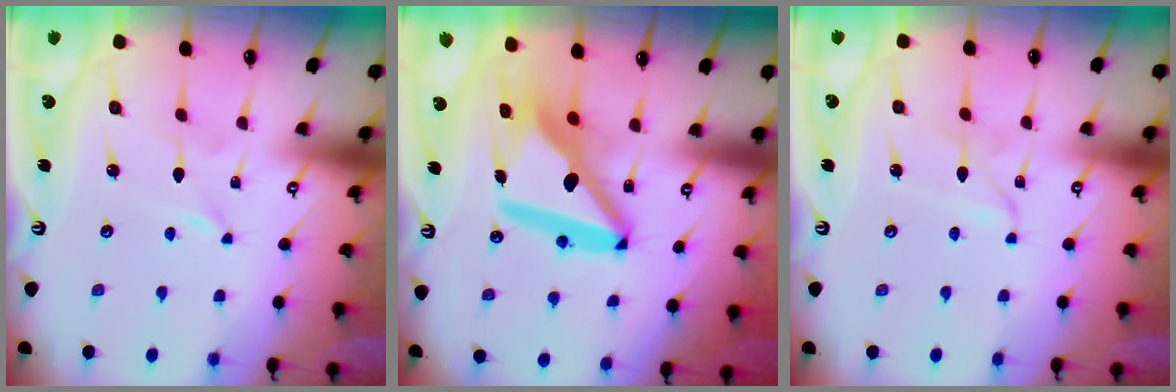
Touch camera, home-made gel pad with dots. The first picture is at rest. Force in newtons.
{"total": 15.3, "press": 15.1, "slide": 1.9}
{"total": 2.5, "press": 2.4, "slide": 0.3}